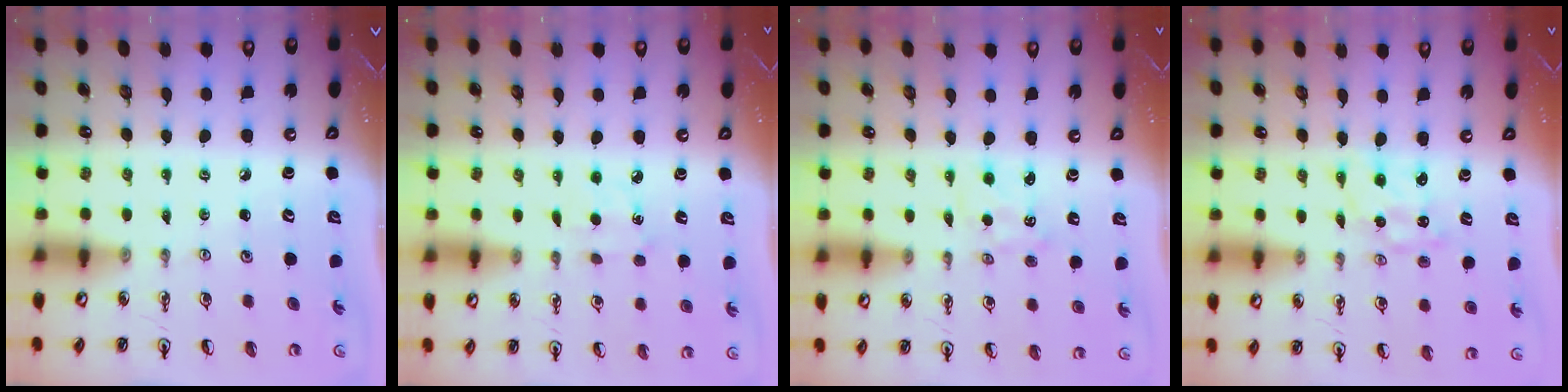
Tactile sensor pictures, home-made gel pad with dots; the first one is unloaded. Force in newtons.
{"total": 3.7, "press": 3.7, "slide": 0.4}
{"total": 2.1, "press": 2.1, "slide": 0.2}
{"total": 1.4, "press": 1.4, "slide": 0.1}